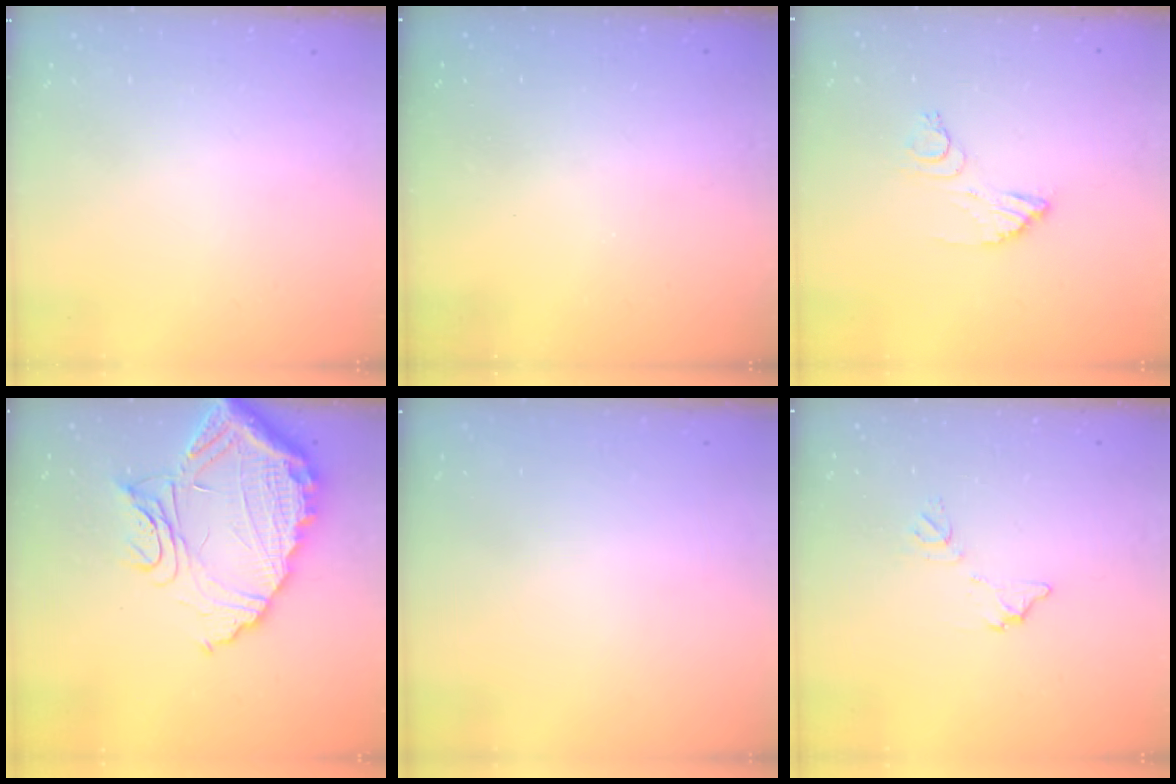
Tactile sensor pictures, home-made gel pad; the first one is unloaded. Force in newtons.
{"total": 3.3, "press": 3.3, "slide": 0.1}
{"total": 9.3, "press": 9.3, "slide": 0.8}
{"total": 19.5, "press": 19.4, "slide": 1.7}
{"total": 3.0, "press": 3.0, "slide": 0.1}
{"total": 6.7, "press": 6.7, "slide": 0.5}